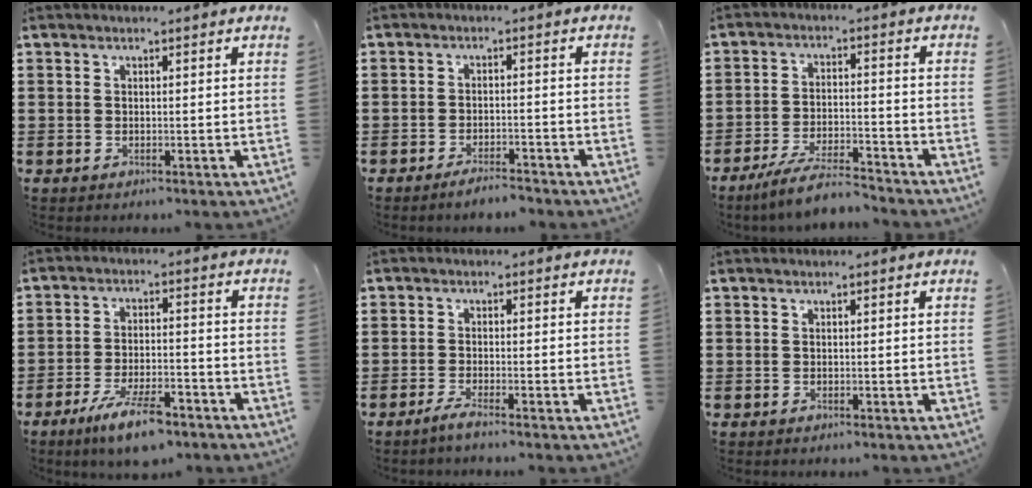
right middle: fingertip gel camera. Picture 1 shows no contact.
{"total": 2.8, "force": [-2.7, 0.1, 0.9], "torque": [-0.017, 0.002, -0.051]}
{"total": 6.6, "force": [-5.9, 0.3, 2.9], "torque": [-0.064, -0.007, -0.112]}
{"total": 7.6, "force": [-5.3, 1.9, 5.1], "torque": [-0.104, -0.003, -0.098]}
{"total": 1.9, "force": [-1.5, -0.3, 1.2], "torque": [-0.028, -0.005, -0.028]}
{"total": 0.0}